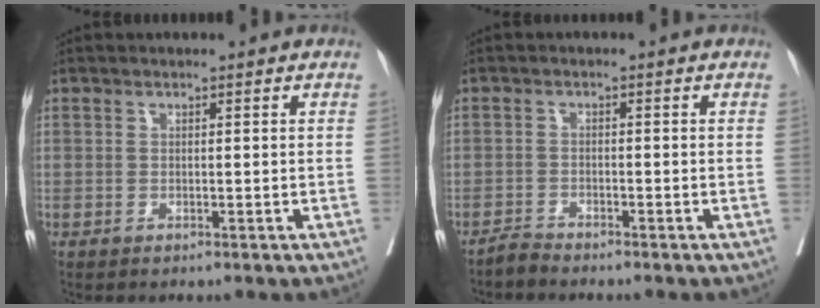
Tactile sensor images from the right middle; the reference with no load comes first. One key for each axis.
{"total": 1.6, "fx": -1.6, "fy": -0.2, "fz": -0.1, "tx": 0.005, "ty": -0.006, "tz": -0.031}